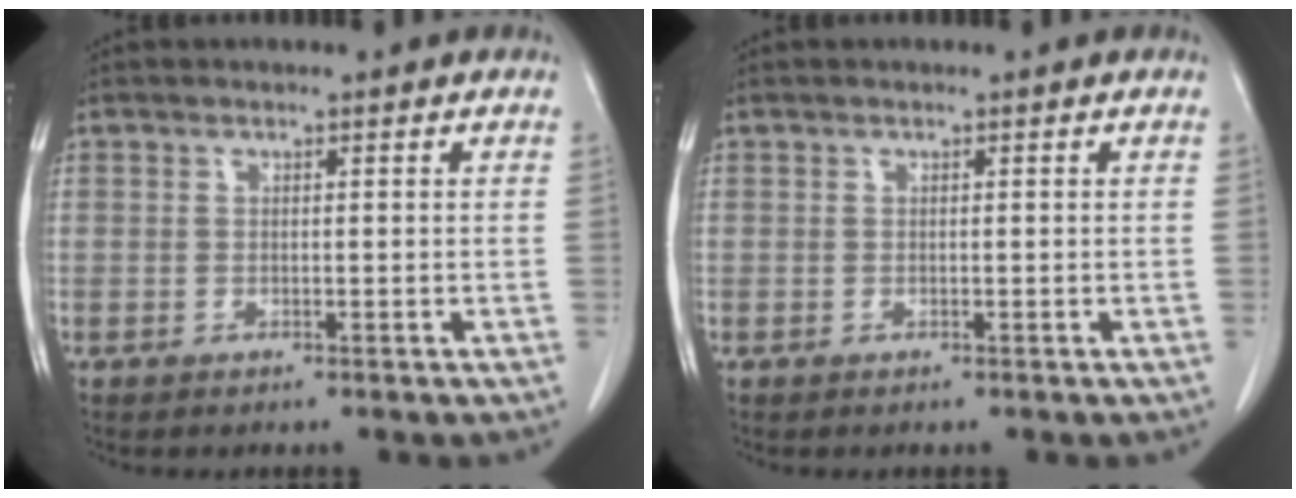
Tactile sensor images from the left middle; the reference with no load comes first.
{"total": 0.0}